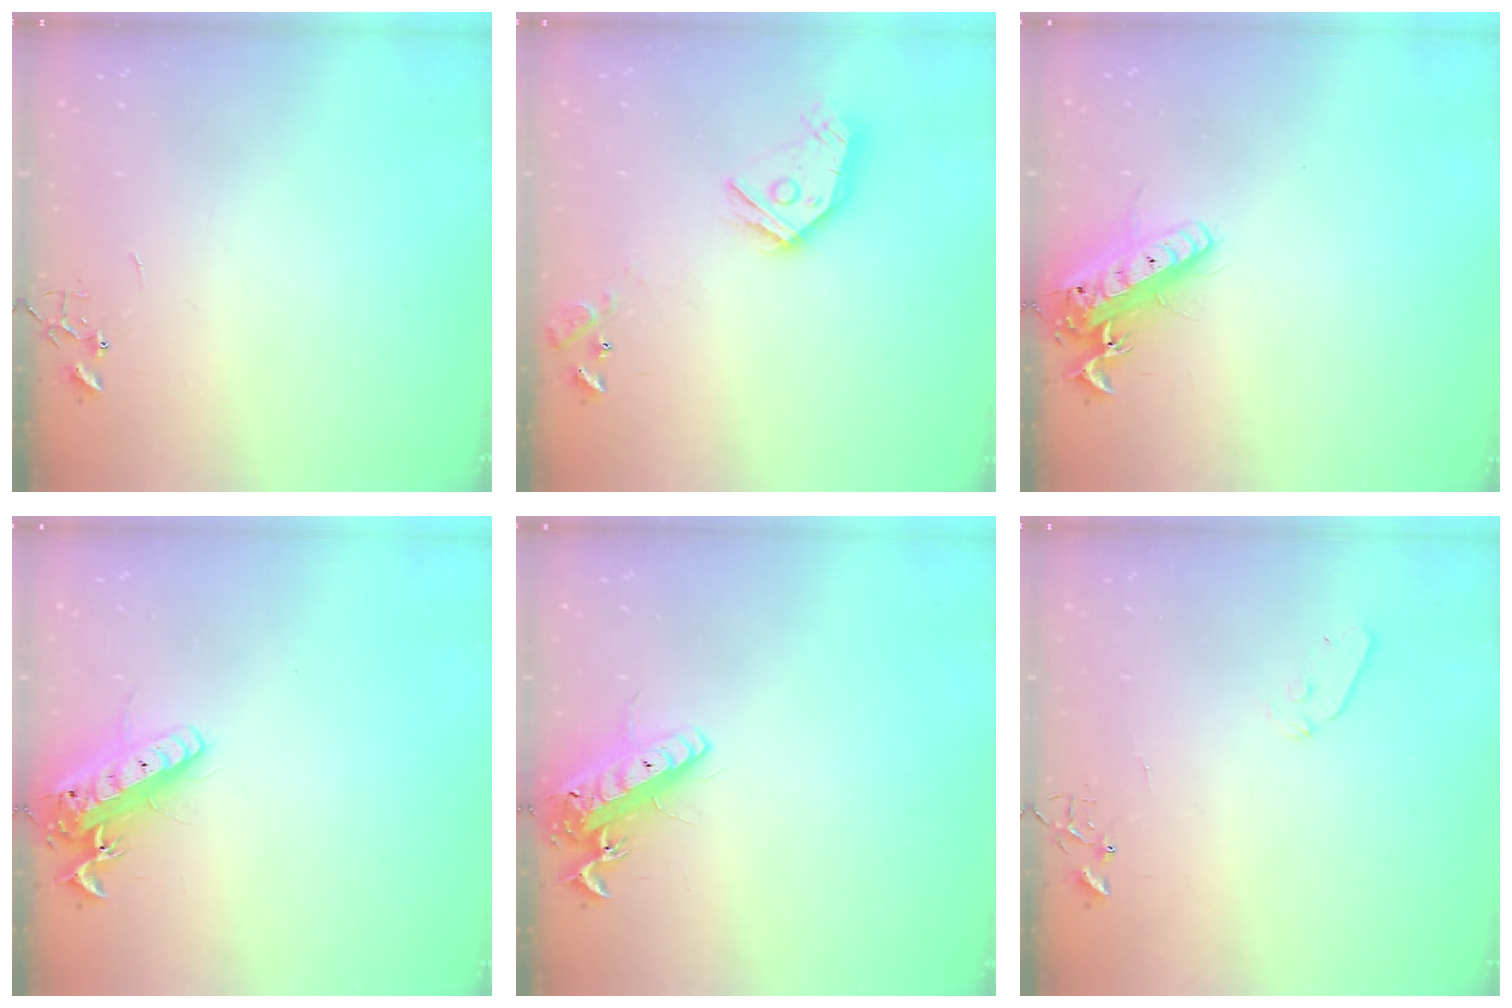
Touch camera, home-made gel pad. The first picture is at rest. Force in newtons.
{"total": 14.1, "press": 14.1, "slide": 1.1}
{"total": 15.2, "press": 14.9, "slide": 3.0}
{"total": 15.2, "press": 14.9, "slide": 3.0}
{"total": 14.0, "press": 13.8, "slide": 2.7}
{"total": 4.9, "press": 4.8, "slide": 0.7}